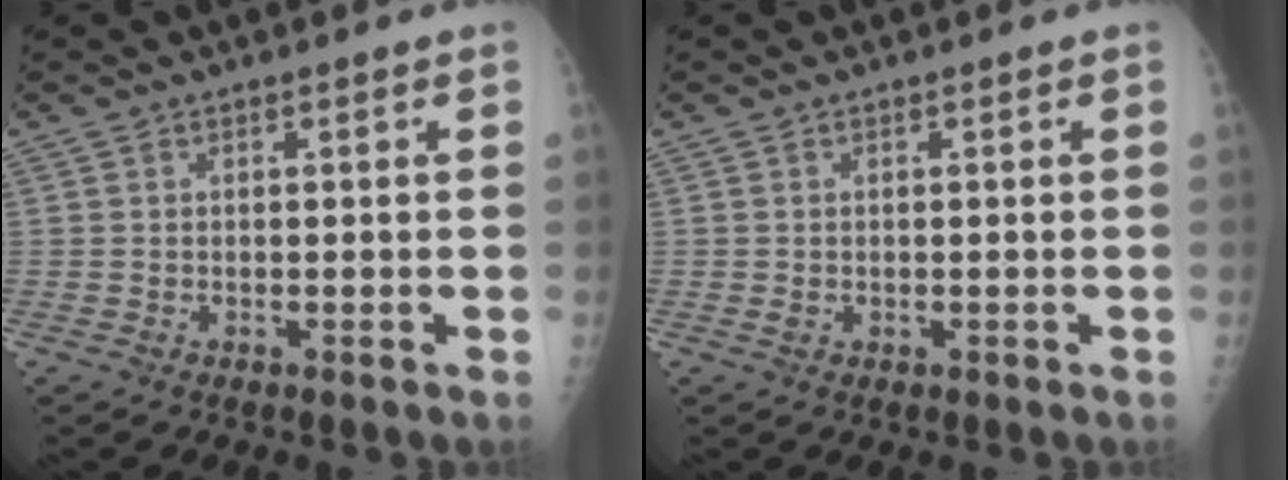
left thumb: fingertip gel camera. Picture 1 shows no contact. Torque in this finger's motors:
{"motor_torque": [-0.34, 0.14, 0.13, -0.01, 0.01]}